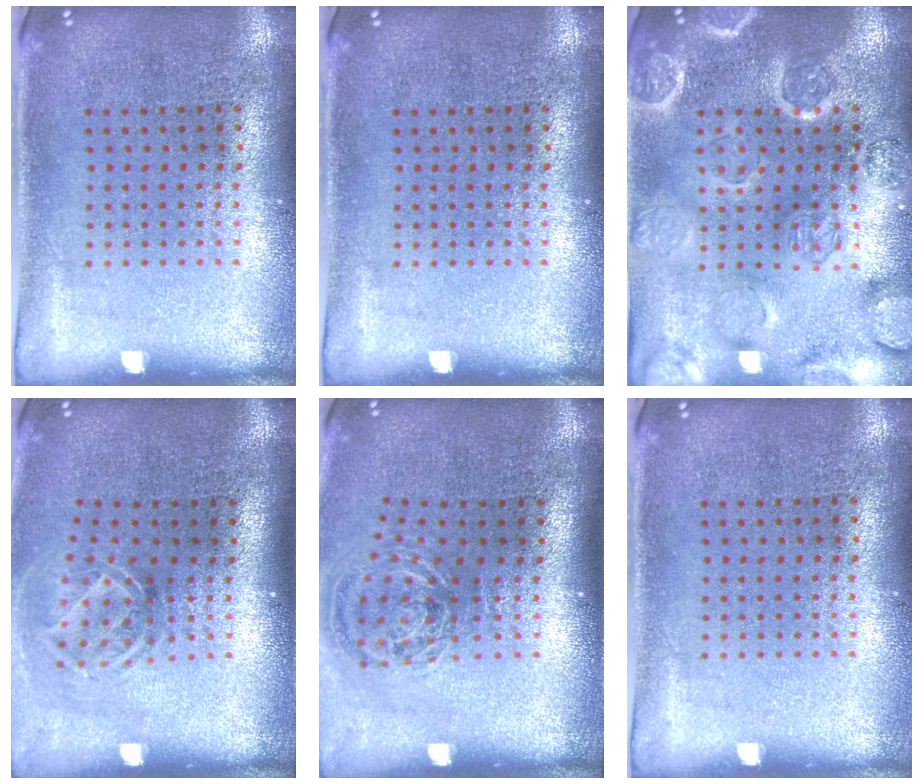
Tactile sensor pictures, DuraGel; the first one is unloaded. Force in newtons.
{"total": 0.0}
{"total": 3.5, "press": 3.4, "slide": 0.9}
{"total": 1.8, "press": 1.3, "slide": 1.3}
{"total": 1.2, "press": 1.0, "slide": 0.6}
{"total": 0.0}